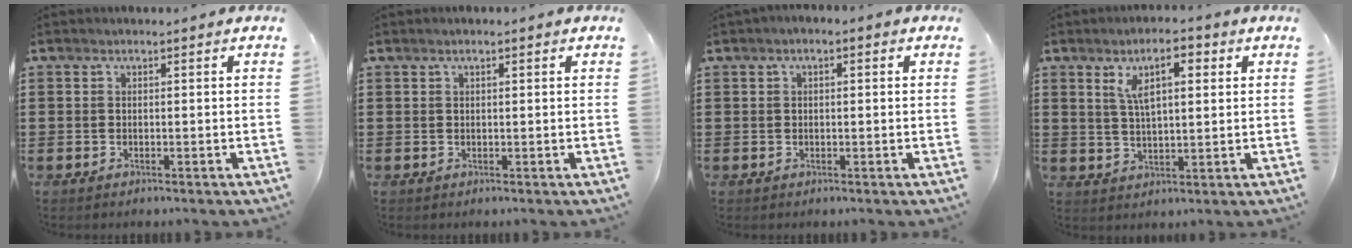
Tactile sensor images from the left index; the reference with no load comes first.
{"total": 0.9, "force": [0.5, 0.1, 0.7], "torque": [-0.014, 0.002, 0.009]}
{"total": 1.2, "force": [0.1, 0.5, 1.1], "torque": [-0.021, 0.004, 0.001]}
{"total": 6.6, "force": [3.0, 2.5, 5.3], "torque": [-0.106, 0.009, 0.048]}